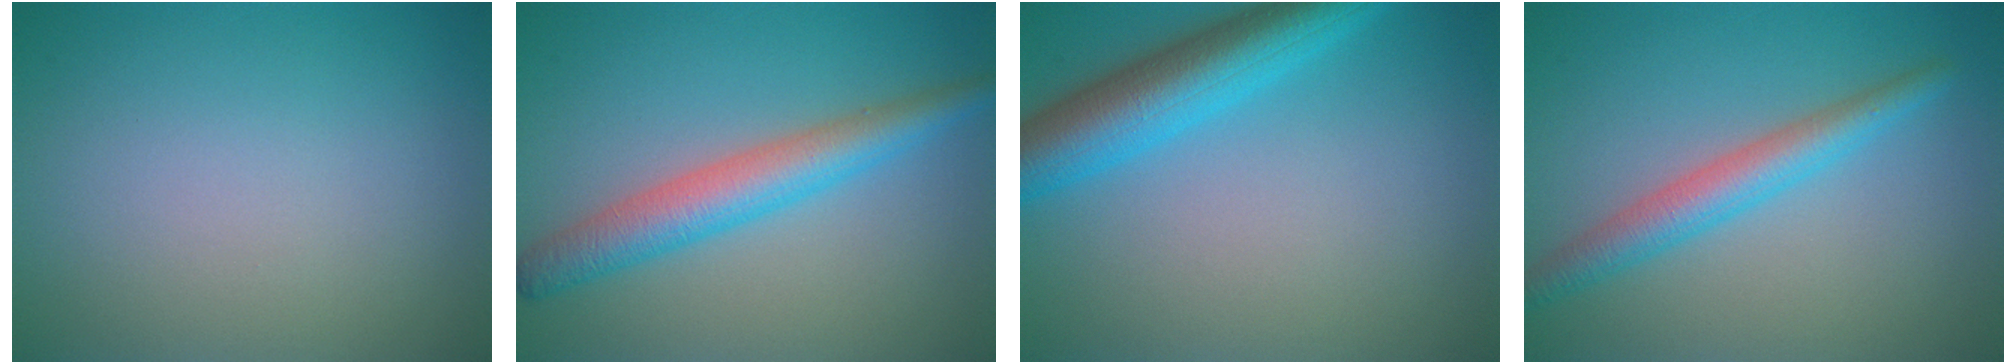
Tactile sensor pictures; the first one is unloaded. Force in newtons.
{"total": 4.7, "press": 4.7, "slide": 0.1}
{"total": 6.7, "press": 6.7, "slide": 0.4}
{"total": 3.6, "press": 3.6, "slide": 0.2}